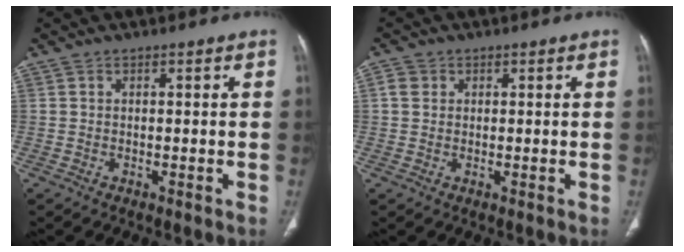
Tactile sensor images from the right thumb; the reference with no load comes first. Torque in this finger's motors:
{"motor_torque": [-0.07, -0.05, 0.21, -0.39, -0.02]}